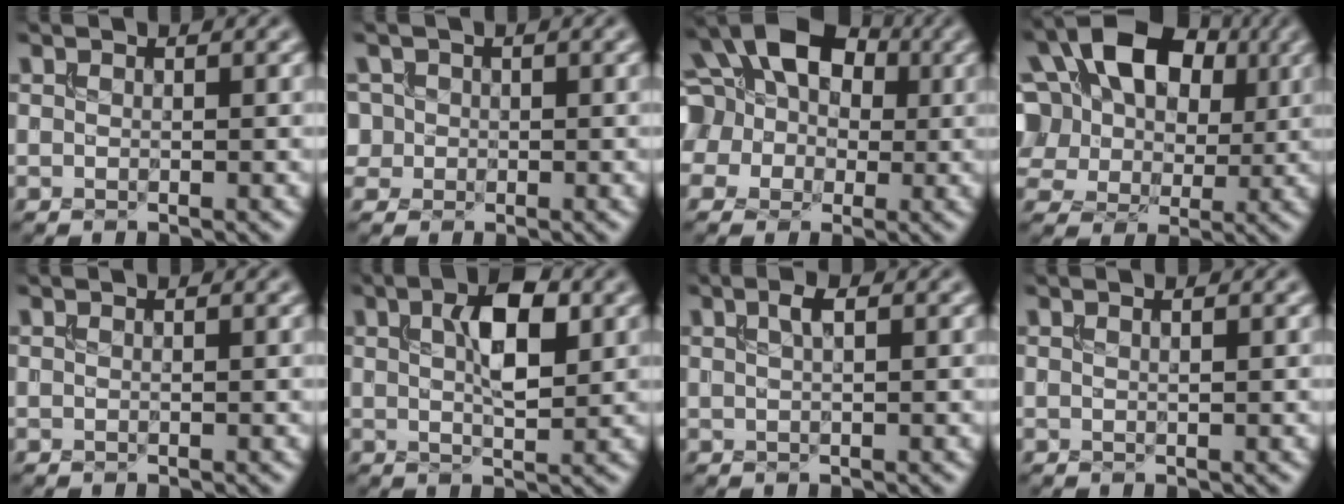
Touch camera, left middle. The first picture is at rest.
{"total": 2.1, "force": [0.1, 2.1, 0.4], "torque": [0.000, 0.007, 0.001]}
{"total": 13.6, "force": [2.7, 11.0, 7.5], "torque": [-0.157, 0.030, 0.024]}
{"total": 16.1, "force": [4.8, 12.0, 9.5], "torque": [-0.192, 0.048, 0.084]}
{"total": 0.0}
{"total": 4.9, "force": [1.3, 1.9, 4.4], "torque": [-0.075, 0.006, 0.022]}
{"total": 1.1, "force": [0.3, 0.3, 1.0], "torque": [-0.017, 0.005, 0.008]}
{"total": 0.5, "force": [0.1, 0.1, 0.5], "torque": [-0.002, -0.001, -0.001]}